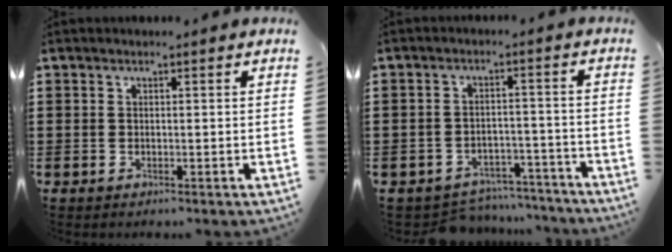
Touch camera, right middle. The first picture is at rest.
{"total": 4.7, "force": [-4.6, 0.9, 0.1], "torque": [-0.002, 0.013, -0.095]}